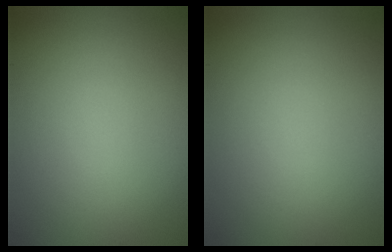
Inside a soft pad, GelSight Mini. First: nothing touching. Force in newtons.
{"total": 0.0}